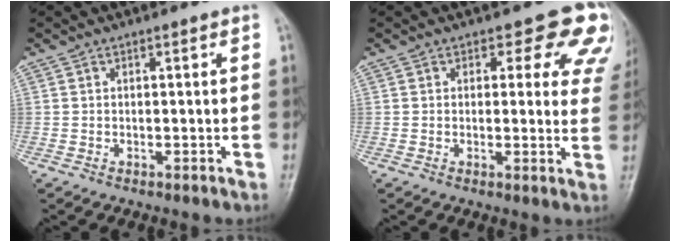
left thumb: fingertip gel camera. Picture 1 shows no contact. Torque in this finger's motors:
{"motor_torque": [0.07, 0.17, 0.15, -0.17, 0.04]}